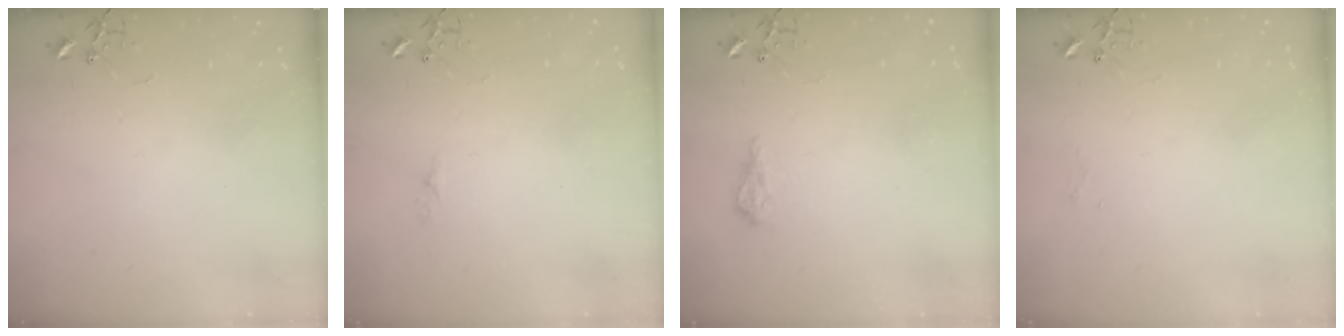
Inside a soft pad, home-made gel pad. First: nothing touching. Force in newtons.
{"total": 3.2, "press": 3.2, "slide": 0.5}
{"total": 5.5, "press": 5.5, "slide": 0.9}
{"total": 3.5, "press": 3.5, "slide": 0.6}